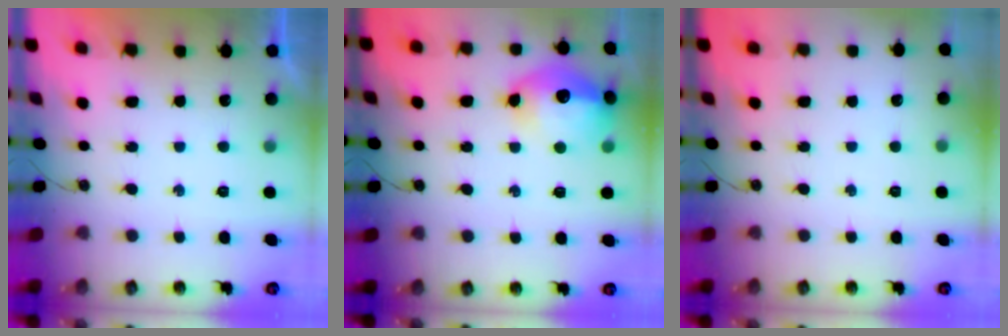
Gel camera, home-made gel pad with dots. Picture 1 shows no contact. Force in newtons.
{"total": 16.0, "press": 15.9, "slide": 1.5}
{"total": 0.0}